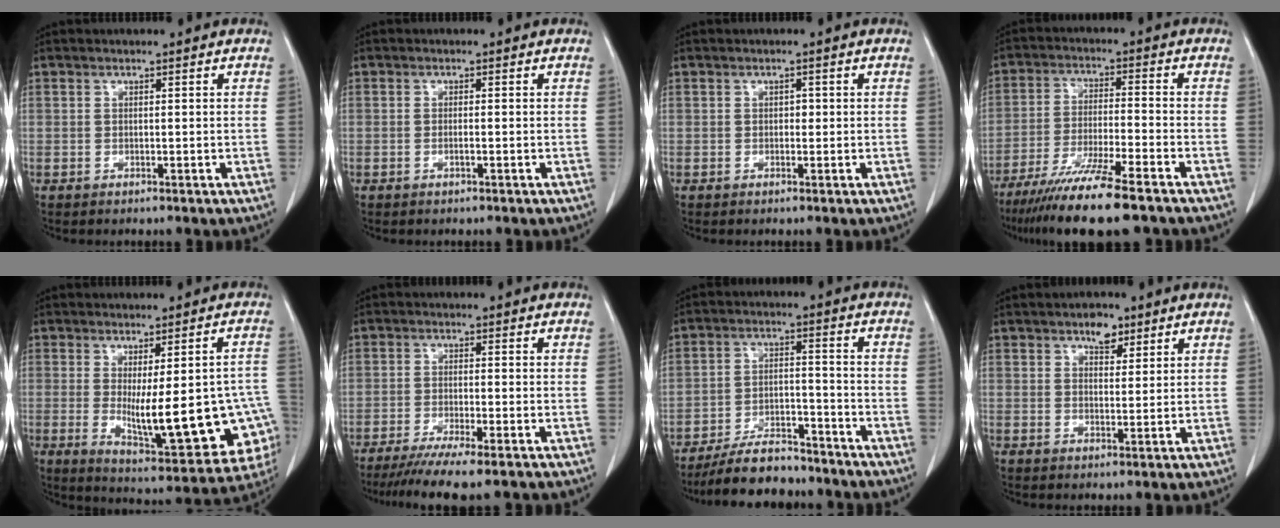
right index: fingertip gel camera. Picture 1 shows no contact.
{"total": 0.6, "force": [-0.2, 0.0, 0.5], "torque": [-0.012, 0.000, -0.003]}
{"total": 0.9, "force": [0.0, 0.6, 0.6], "torque": [-0.004, 0.003, -0.003]}
{"total": 13.3, "force": [-10.0, 0.2, 8.7], "torque": [-0.156, -0.039, -0.169]}
{"total": 19.3, "force": [-3.9, 5.2, 18.2], "torque": [-0.176, -0.002, -0.028]}
{"total": 7.8, "force": [-5.9, -0.4, 5.1], "torque": [-0.076, -0.019, -0.095]}
{"total": 9.8, "force": [-8.7, 2.9, 3.3], "torque": [-0.055, 0.002, -0.150]}
{"total": 3.6, "force": [2.4, 1.9, 1.9], "torque": [-0.028, 0.004, 0.038]}